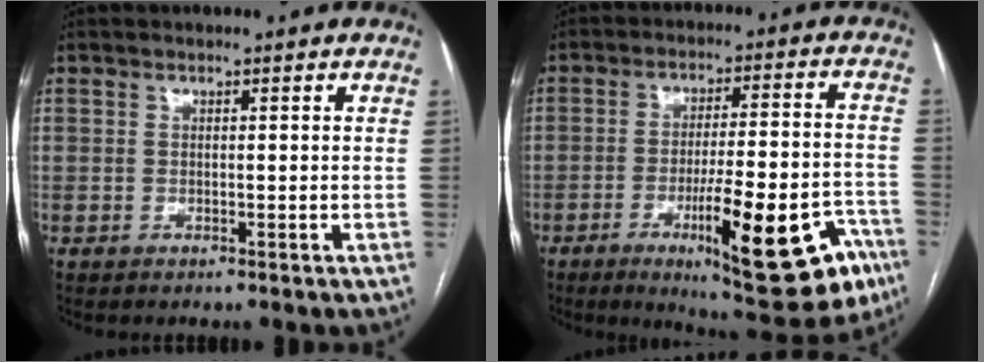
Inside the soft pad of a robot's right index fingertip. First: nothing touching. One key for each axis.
{"total": 20.0, "fx": -9.7, "fy": 4.1, "fz": 17.0, "tx": -0.181, "ty": 0.006, "tz": -0.127}